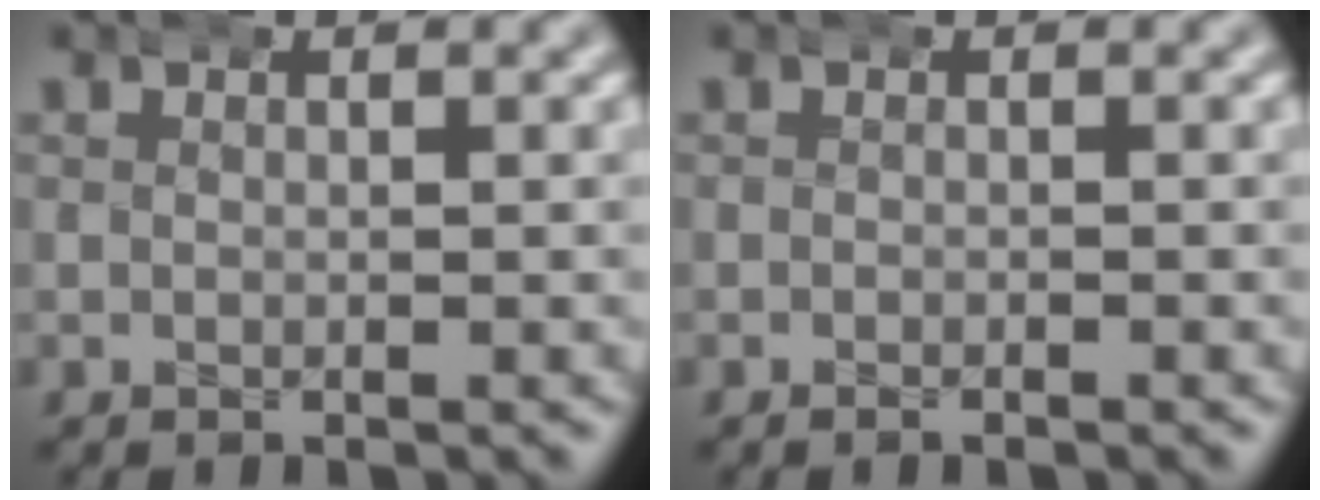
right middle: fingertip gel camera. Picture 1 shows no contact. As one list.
[{"total": 0.9, "force": [-0.8, 0.1, 0.4], "torque": [-0.005, -0.002, -0.013]}]